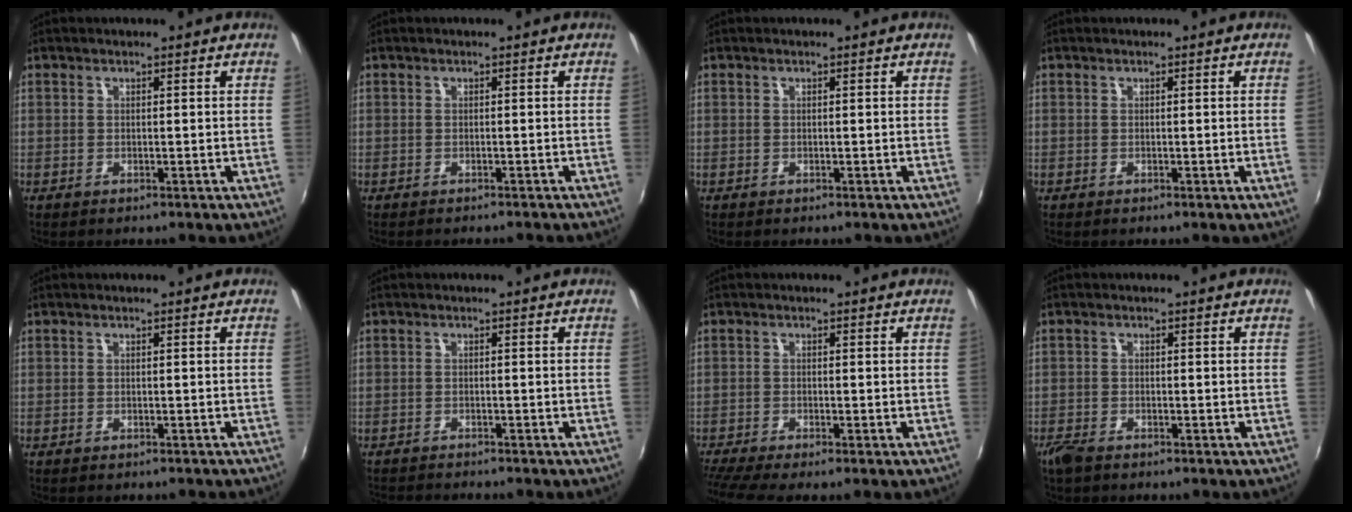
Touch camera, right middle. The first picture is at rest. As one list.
[{"total": 1.8, "force": [-1.7, 0.3, 0.6], "torque": [-0.018, -0.010, -0.026]}, {"total": 0.0}, {"total": 0.6, "force": [0.1, -0.3, 0.5], "torque": [-0.003, -0.003, 0.001]}, {"total": 1.4, "force": [-1.2, 0.4, 0.4], "torque": [-0.012, -0.007, -0.016]}, {"total": 3.4, "force": [-3.3, -0.2, 0.8], "torque": [-0.028, -0.016, -0.060]}, {"total": 5.1, "force": [-4.2, -0.5, 2.9], "torque": [-0.072, -0.026, -0.079]}, {"total": 2.8, "force": [-2.2, 1.0, 1.3], "torque": [-0.035, -0.008, -0.046]}]